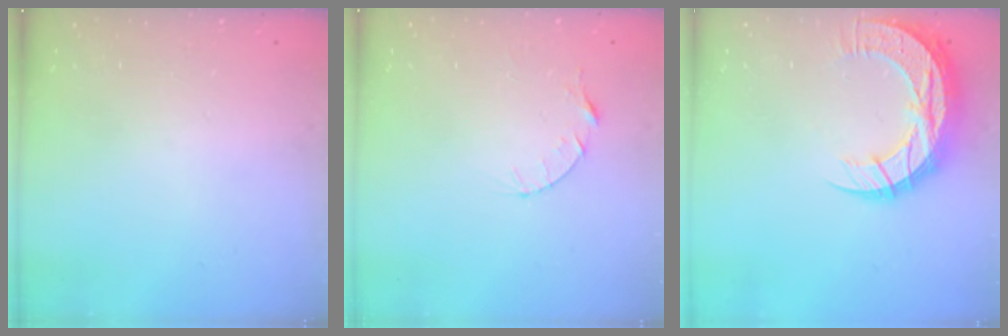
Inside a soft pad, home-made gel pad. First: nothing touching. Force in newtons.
{"total": 4.3, "press": 4.2, "slide": 0.4}
{"total": 15.8, "press": 15.7, "slide": 1.1}